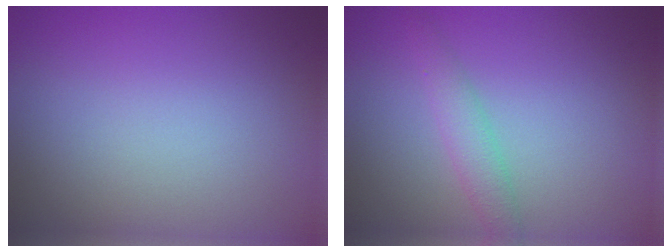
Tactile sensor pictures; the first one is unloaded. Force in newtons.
{"total": 2.1, "press": 2.1, "slide": 0.1}